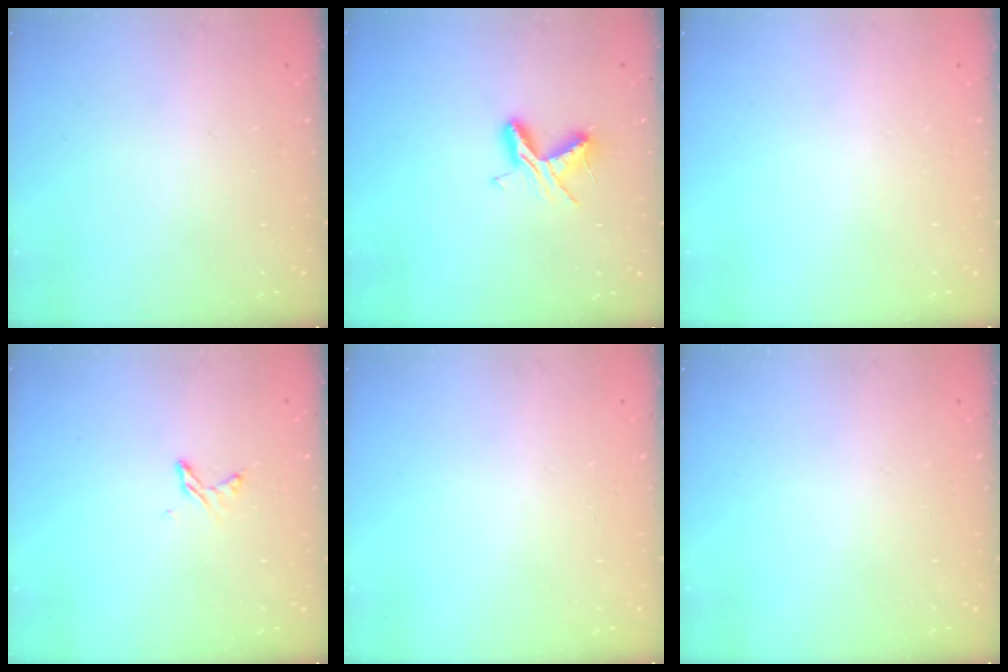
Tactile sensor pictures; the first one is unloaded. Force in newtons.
{"total": 6.5, "press": 6.5, "slide": 0.5}
{"total": 0.0}
{"total": 4.2, "press": 4.1, "slide": 0.4}
{"total": 0.0}
{"total": 0.0}